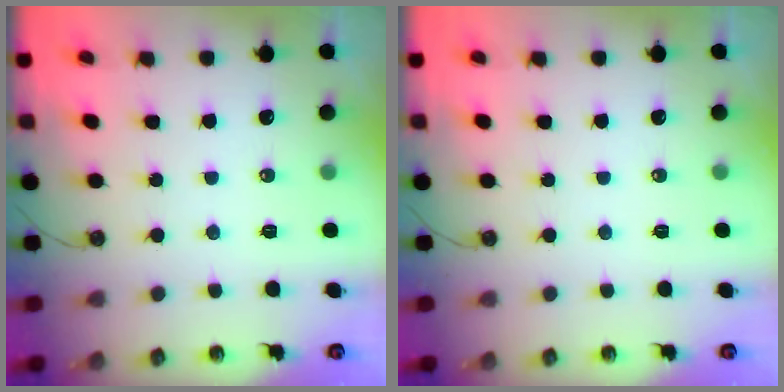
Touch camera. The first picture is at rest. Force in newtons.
{"total": 0.0}